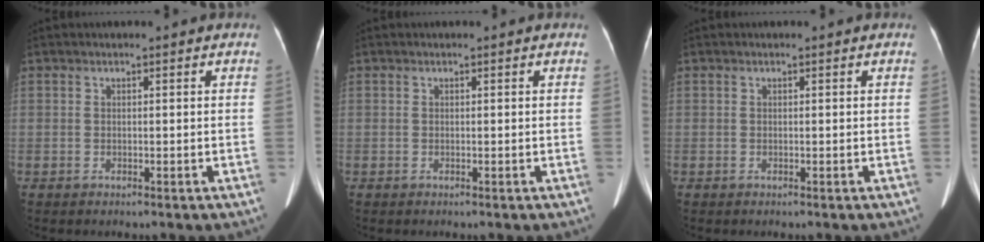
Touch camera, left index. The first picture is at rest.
{"total": 0.0}
{"total": 0.0}